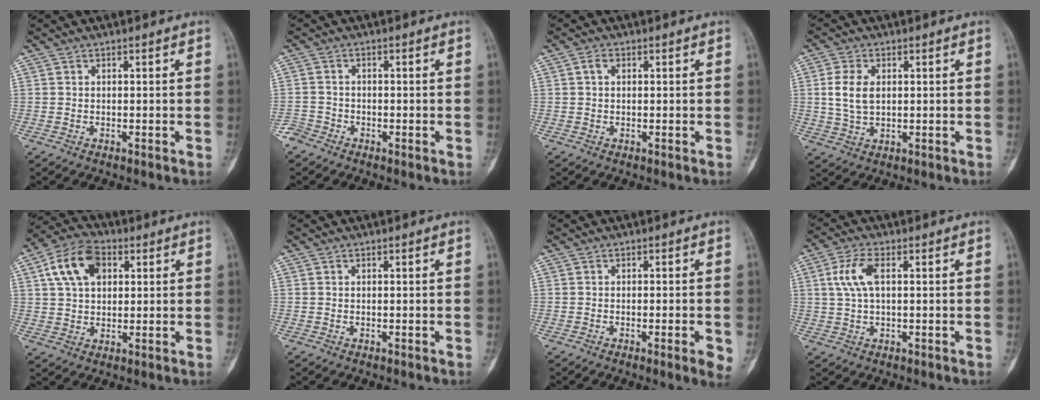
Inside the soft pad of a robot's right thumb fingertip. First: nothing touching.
{"total": 2.3, "force": [-1.8, 1.5, 0.1], "torque": [0.001, 0.003, -0.041]}
{"total": 1.6, "force": [0.4, 1.1, 1.1], "torque": [-0.017, 0.006, 0.006]}
{"total": 6.1, "force": [0.9, 3.8, 4.7], "torque": [-0.094, 0.000, 0.021]}
{"total": 10.9, "force": [3.6, 7.1, 7.4], "torque": [-0.122, 0.012, 0.057]}
{"total": 0.0}
{"total": 3.9, "force": [-1.2, 0.6, 3.7], "torque": [-0.053, -0.008, -0.015]}
{"total": 5.8, "force": [1.3, 2.7, 5.1], "torque": [-0.121, 0.012, 0.026]}